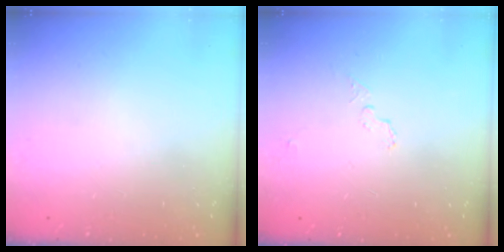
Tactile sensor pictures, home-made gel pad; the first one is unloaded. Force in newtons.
{"total": 4.1, "press": 3.7, "slide": 1.7}